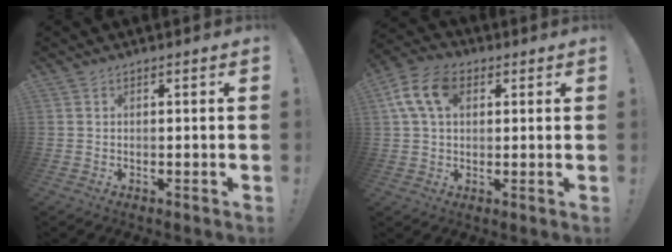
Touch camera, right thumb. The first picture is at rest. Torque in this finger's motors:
{"motor_torque": [0.35, 0.29, 0.65, 0.26, 0.26]}